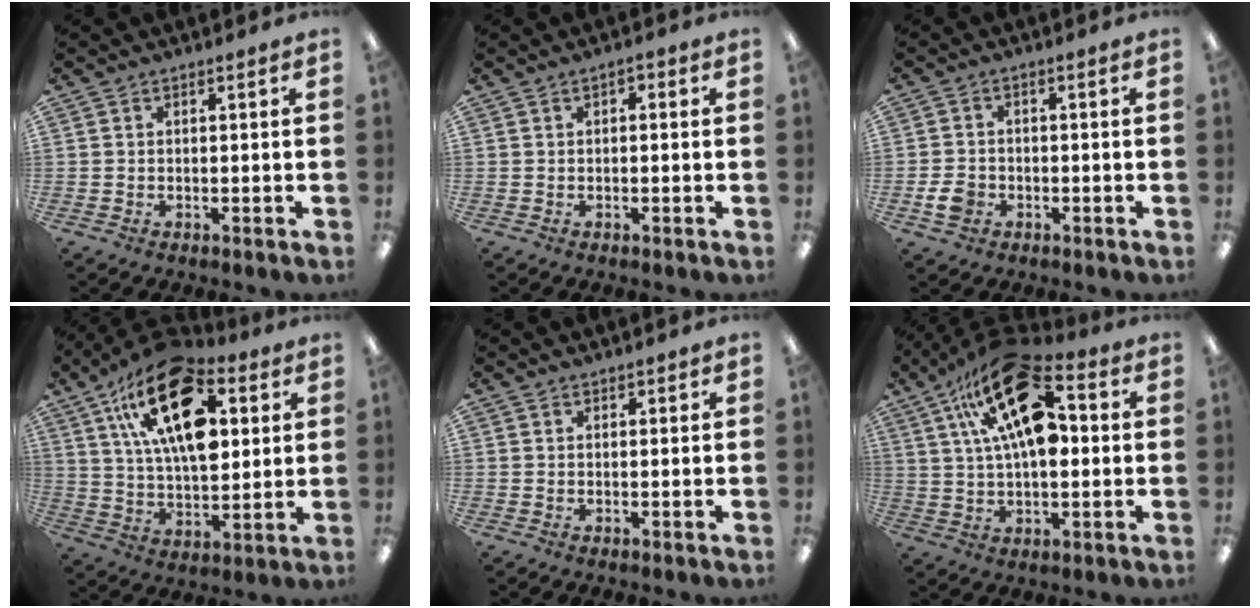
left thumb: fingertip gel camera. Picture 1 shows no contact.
{"total": 1.2, "force": [-0.1, 0.8, 0.9], "torque": [-0.016, 0.004, -0.001]}
{"total": 4.2, "force": [-1.5, 3.3, 2.2], "torque": [-0.047, 0.003, -0.027]}
{"total": 23.1, "force": [10.4, 11.6, 17.1], "torque": [-0.295, -0.041, 0.173]}
{"total": 0.9, "force": [0.7, 0.5, 0.0], "torque": [0.001, 0.002, 0.013]}
{"total": 21.7, "force": [8.6, 10.6, 16.9], "torque": [-0.297, -0.041, 0.140]}